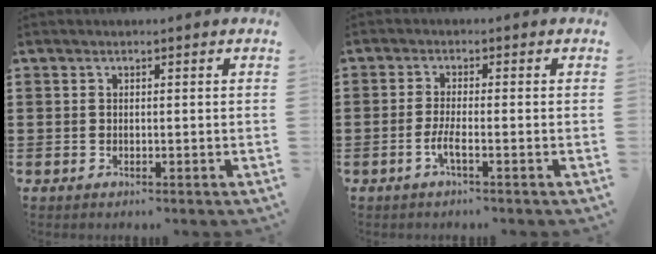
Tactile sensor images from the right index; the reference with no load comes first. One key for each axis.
{"total": 2.9, "fx": -1.3, "fy": 0.0, "fz": 2.6, "tx": -0.061, "ty": -0.012, "tz": -0.028}